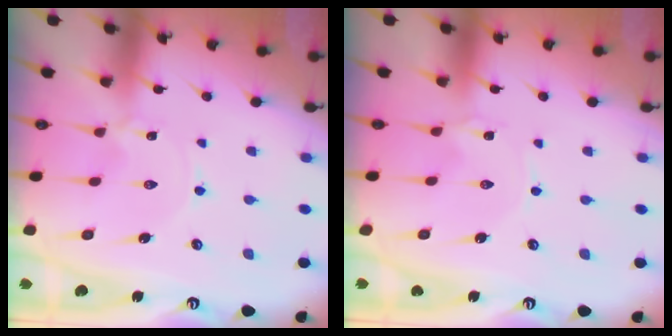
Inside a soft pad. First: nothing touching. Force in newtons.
{"total": 0.0}